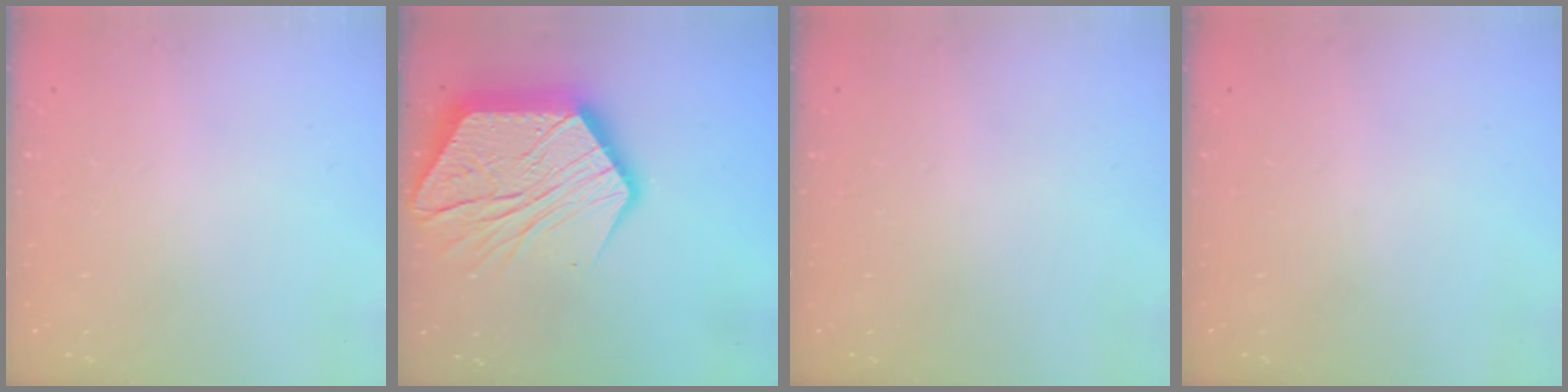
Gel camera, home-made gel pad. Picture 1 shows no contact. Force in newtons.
{"total": 27.1, "press": 27.0, "slide": 2.2}
{"total": 0.0}
{"total": 0.0}